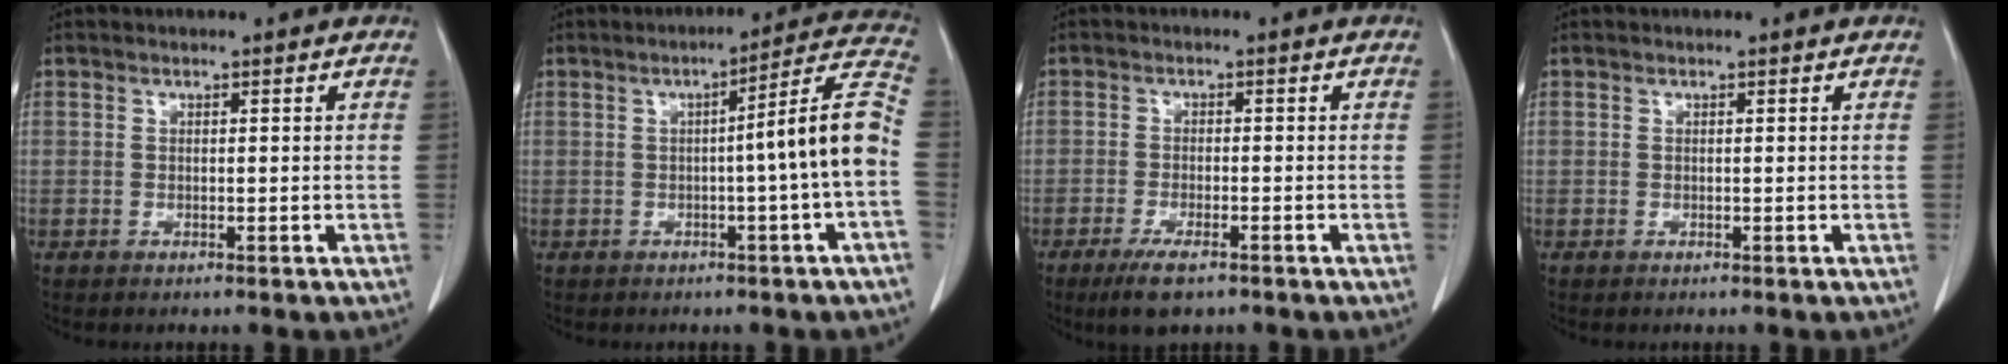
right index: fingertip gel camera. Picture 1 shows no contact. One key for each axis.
{"total": 9.8, "fx": -1.3, "fy": -1.4, "fz": 9.6, "tx": -0.126, "ty": 0.018, "tz": -0.022}
{"total": 5.2, "fx": -3.5, "fy": 1.2, "fz": 3.6, "tx": -0.069, "ty": -0.010, "tz": -0.056}
{"total": 0.0}